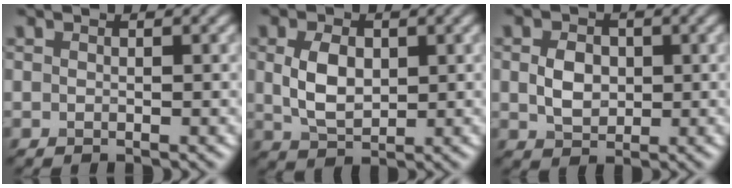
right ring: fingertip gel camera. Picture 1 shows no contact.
{"total": 4.2, "force": [0.6, 2.7, 3.2], "torque": [-0.076, 0.001, 0.015]}
{"total": 3.0, "force": [0.2, 2.3, 2.0], "torque": [-0.044, 0.001, 0.003]}